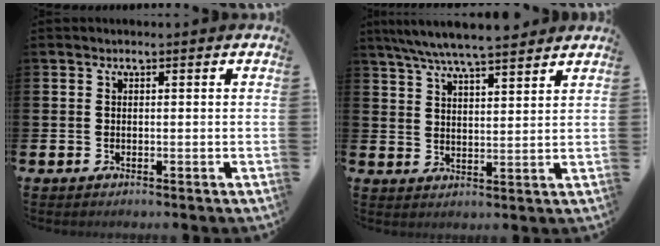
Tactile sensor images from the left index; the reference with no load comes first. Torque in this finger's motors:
{"motor_torque": [1.08, -0.98, 1.05, 0.21]}